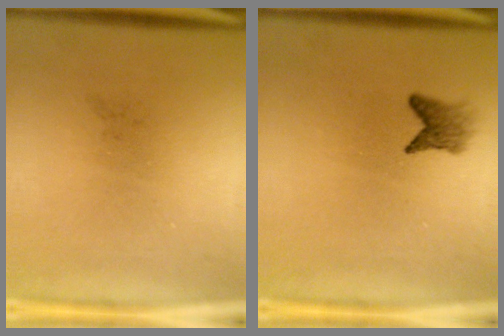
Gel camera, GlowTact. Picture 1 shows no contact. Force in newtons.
{"total": 2.4}